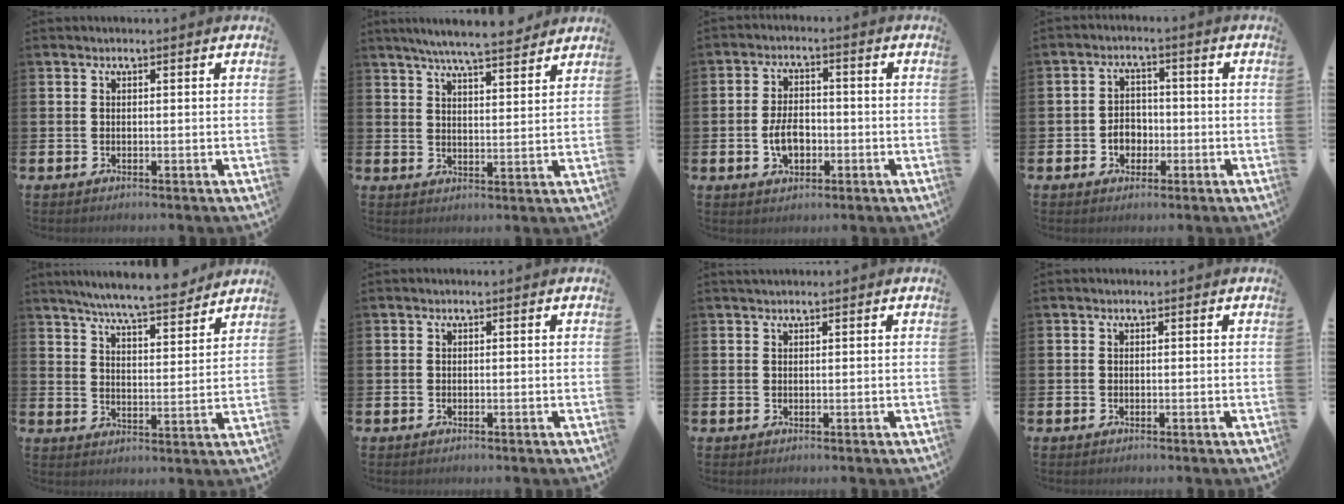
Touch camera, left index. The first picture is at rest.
{"total": 6.5, "force": [6.2, 0.2, 2.0], "torque": [-0.040, -0.035, 0.107]}
{"total": 4.5, "force": [-1.1, 2.9, 3.3], "torque": [-0.047, 0.002, -0.024]}
{"total": 3.4, "force": [-1.1, 2.8, 1.6], "torque": [-0.012, -0.004, -0.028]}
{"total": 7.6, "force": [7.3, 0.3, 2.2], "torque": [-0.049, -0.048, 0.125]}
{"total": 0.0}
{"total": 0.8, "force": [0.8, 0.1, 0.2], "torque": [0.002, -0.001, 0.012]}
{"total": 0.0}